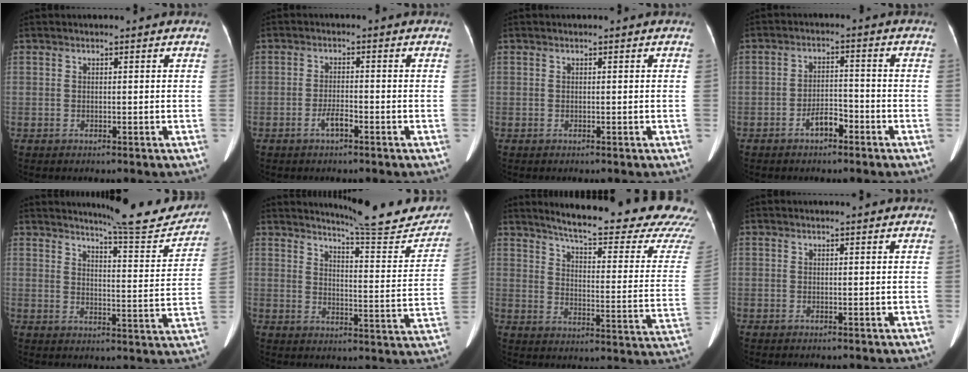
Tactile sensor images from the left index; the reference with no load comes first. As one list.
[{"total": 2.2, "force": [-1.4, 0.4, 1.7], "torque": [-0.034, 0.000, -0.026]}, {"total": 0.0}, {"total": 3.5, "force": [-2.3, 1.4, 2.2], "torque": [-0.041, 0.008, -0.041]}, {"total": 13.4, "force": [12.8, 0.9, 3.9], "torque": [-0.045, -0.044, 0.154]}, {"total": 16.9, "force": [15.8, 1.5, 5.9], "torque": [-0.068, -0.067, 0.185]}, {"total": 27.1, "force": [24.2, 2.4, 11.8], "torque": [-0.161, -0.098, 0.286]}, {"total": 1.1, "force": [1.1, 0.0, 0.3], "torque": [-0.009, 0.008, 0.015]}]